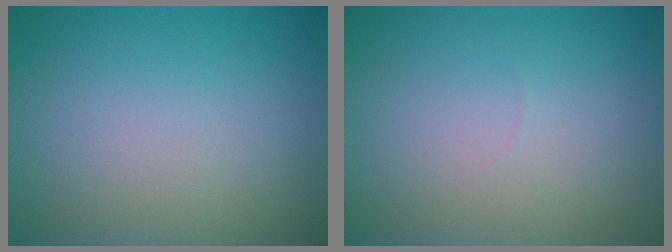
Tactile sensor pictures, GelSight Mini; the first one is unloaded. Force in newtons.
{"total": 0.0}